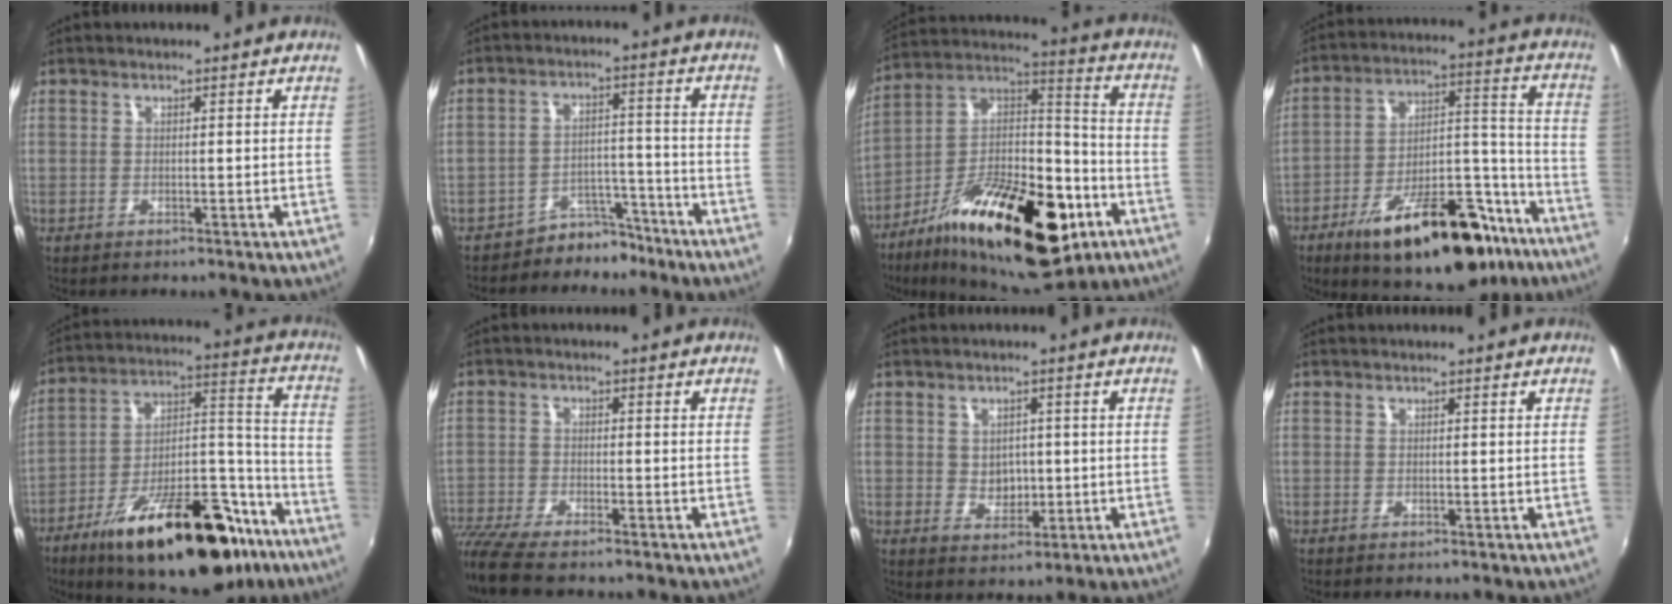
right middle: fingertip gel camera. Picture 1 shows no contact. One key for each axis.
{"total": 6.2, "fx": -5.3, "fy": 3.3, "fz": 0.3, "tx": -0.002, "ty": 0.030, "tz": -0.075}
{"total": 28.6, "fx": -13.7, "fy": 12.6, "fz": 21.7, "tx": -0.358, "ty": 0.004, "tz": -0.213}
{"total": 25.3, "fx": -16.2, "fy": 10.5, "fz": 16.3, "tx": -0.251, "ty": 0.026, "tz": -0.230}
{"total": 30.1, "fx": -19.0, "fy": 11.8, "fz": 20.2, "tx": -0.302, "ty": 0.022, "tz": -0.276}
{"total": 10.6, "fx": -8.9, "fy": 2.2, "fz": 5.3, "tx": -0.135, "ty": -0.039, "tz": -0.164}
{"total": 4.0, "fx": 0.0, "fy": 3.4, "fz": 2.2, "tx": -0.033, "ty": 0.001, "tz": 0.003}
{"total": 0.0}